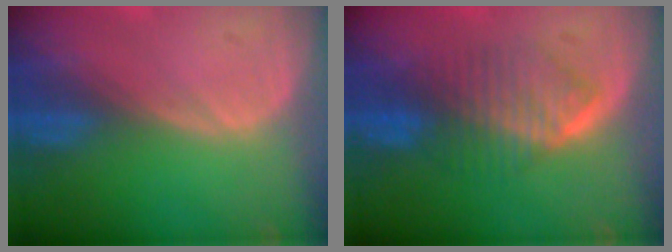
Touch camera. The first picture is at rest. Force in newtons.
{"total": 6.4, "press": 6.3, "slide": 1.0}